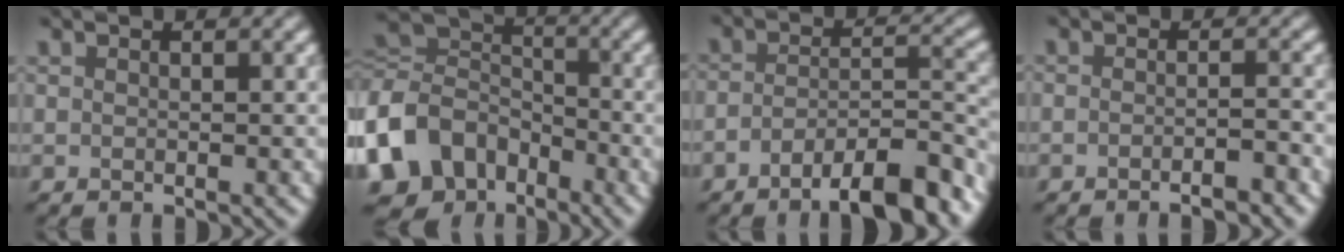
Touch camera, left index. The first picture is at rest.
{"total": 9.4, "force": [-4.7, 7.3, 3.6], "torque": [-0.099, -0.003, -0.105]}
{"total": 7.7, "force": [-5.4, 2.1, 5.0], "torque": [-0.070, 0.007, -0.091]}
{"total": 1.9, "force": [-1.6, 0.2, 1.1], "torque": [-0.007, 0.002, -0.031]}